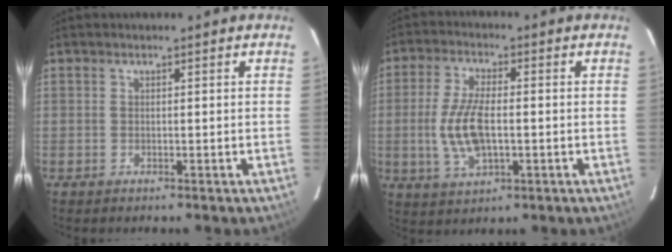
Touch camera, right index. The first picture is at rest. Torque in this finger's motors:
{"motor_torque": [0.28, -0.04, 0.26, 0.12]}